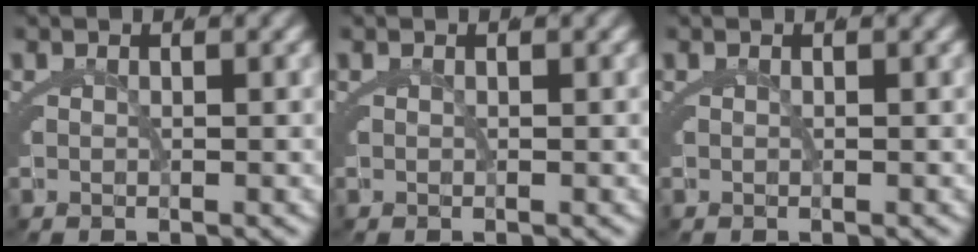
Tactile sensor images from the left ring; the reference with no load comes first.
{"total": 0.0}
{"total": 0.0}